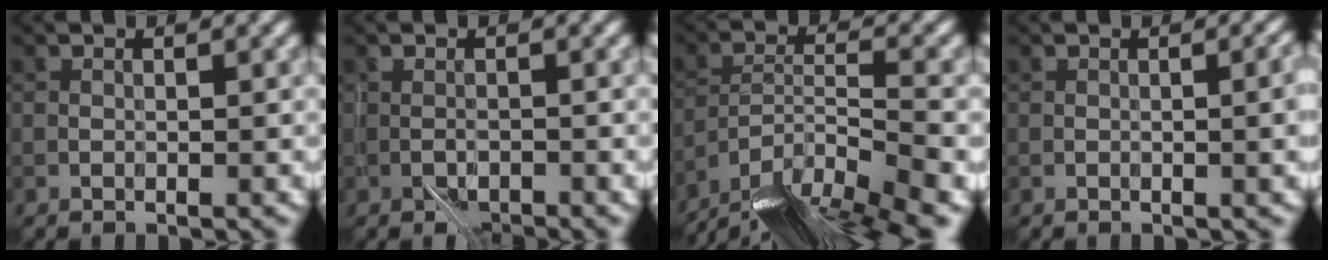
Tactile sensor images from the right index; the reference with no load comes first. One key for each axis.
{"total": 1.6, "fx": -1.0, "fy": 0.8, "fz": 0.9, "tx": -0.019, "ty": -0.001, "tz": -0.019}
{"total": 13.7, "fx": -11.7, "fy": 3.2, "fz": 6.4, "tx": -0.114, "ty": -0.018, "tz": -0.176}
{"total": 3.2, "fx": 0.0, "fy": 1.0, "fz": 3.1, "tx": -0.033, "ty": 0.005, "tz": -0.001}